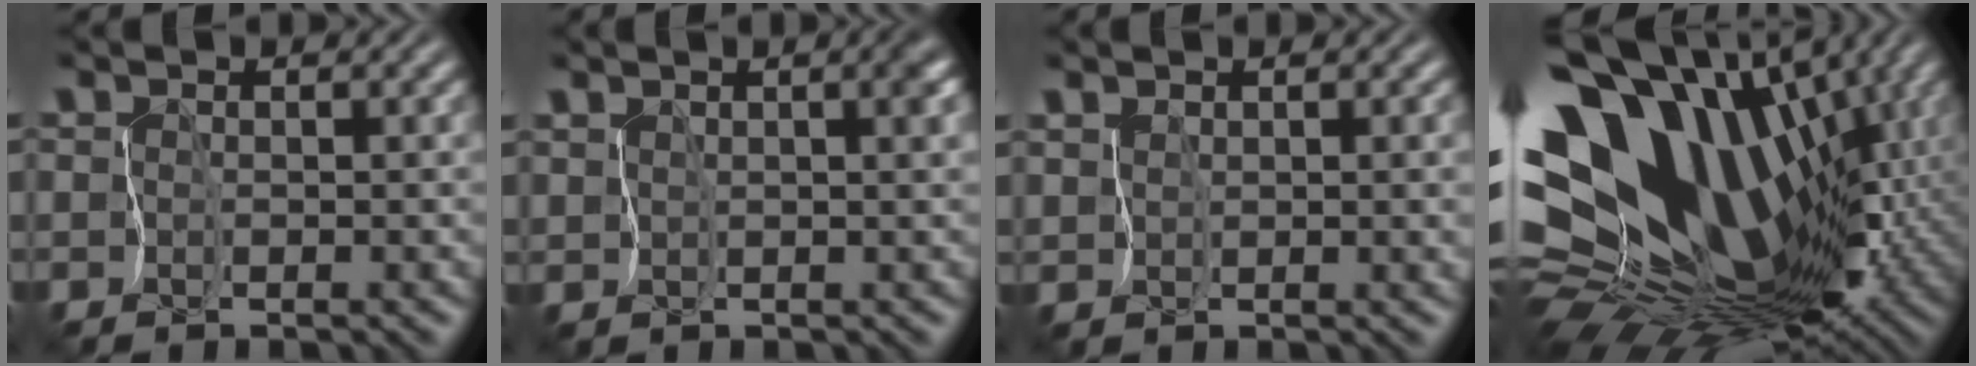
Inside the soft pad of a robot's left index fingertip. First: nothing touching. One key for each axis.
{"total": 3.1, "fx": 1.0, "fy": 1.2, "fz": 2.6, "tx": -0.034, "ty": 0.005, "tz": 0.019}
{"total": 2.5, "fx": 1.0, "fy": 1.2, "fz": 1.9, "tx": -0.040, "ty": -0.004, "tz": 0.017}
{"total": 18.7, "fx": 1.4, "fy": 12.2, "fz": 14.1, "tx": -0.242, "ty": -0.012, "tz": 0.048}